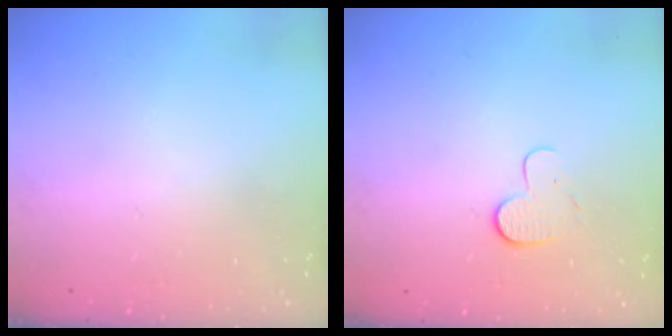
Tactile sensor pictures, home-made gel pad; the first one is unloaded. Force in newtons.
{"total": 6.3, "press": 6.3, "slide": 0.5}